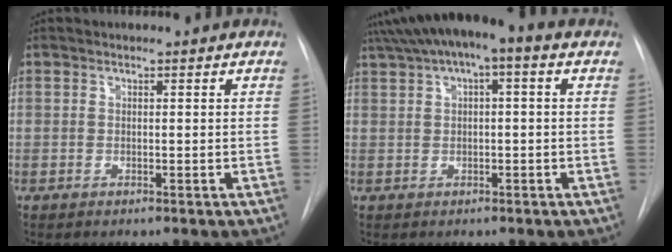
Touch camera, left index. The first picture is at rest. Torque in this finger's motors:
{"motor_torque": [0.89, -1.25, 0.15, 0.21]}